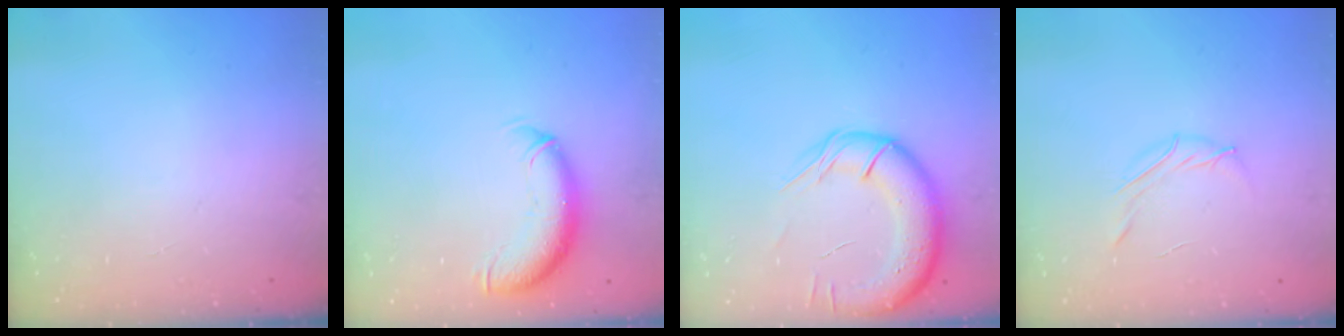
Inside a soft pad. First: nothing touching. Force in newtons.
{"total": 10.9, "press": 10.6, "slide": 2.3}
{"total": 15.4, "press": 14.9, "slide": 4.0}
{"total": 4.0, "press": 3.8, "slide": 1.0}